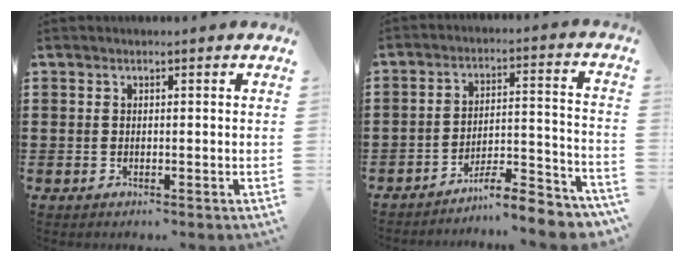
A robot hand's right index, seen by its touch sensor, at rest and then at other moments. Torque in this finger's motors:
{"motor_torque": [1.33, 0.80, 0.18, 0.02]}